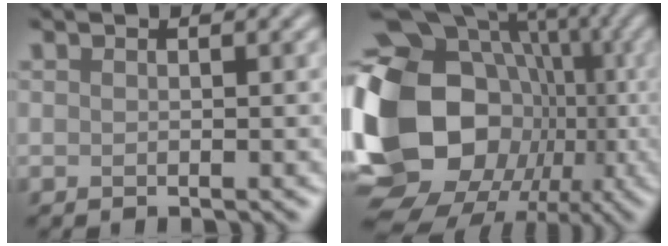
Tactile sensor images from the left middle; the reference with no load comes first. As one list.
[{"total": 19.6, "force": [-2.5, 16.2, 10.9], "torque": [-0.214, 0.012, -0.042]}]